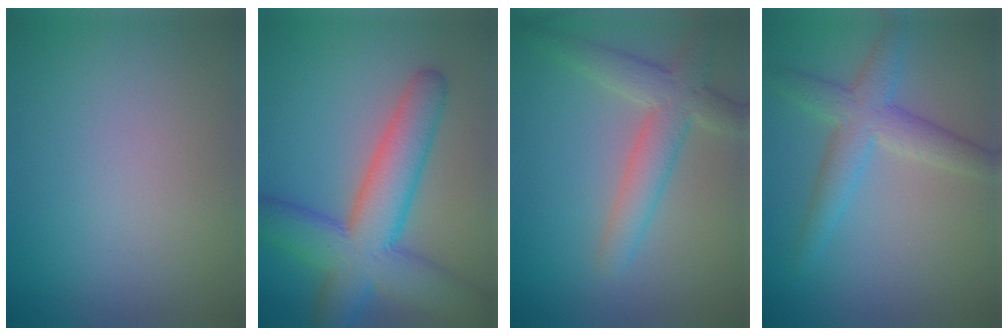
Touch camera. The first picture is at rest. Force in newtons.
{"total": 9.1, "press": 9.1, "slide": 0.3}
{"total": 4.4, "press": 4.4, "slide": 0.3}
{"total": 4.2, "press": 4.2, "slide": 0.1}